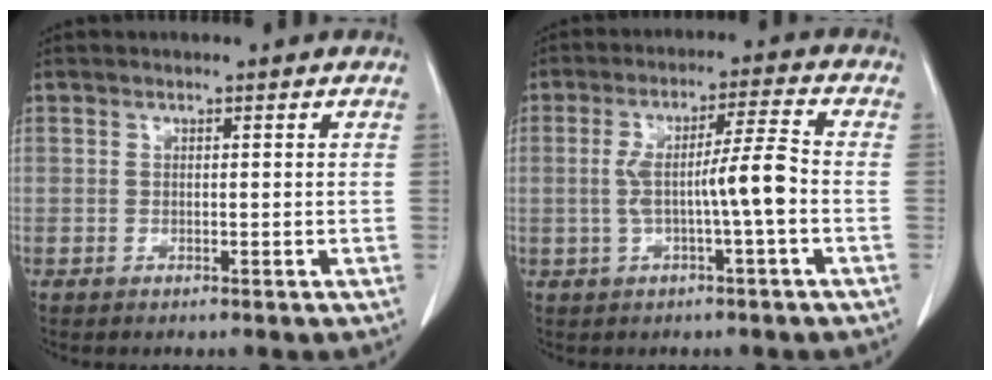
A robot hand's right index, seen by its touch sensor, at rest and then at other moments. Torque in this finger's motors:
{"motor_torque": [1.19, -0.37, 0.60, 0.13]}